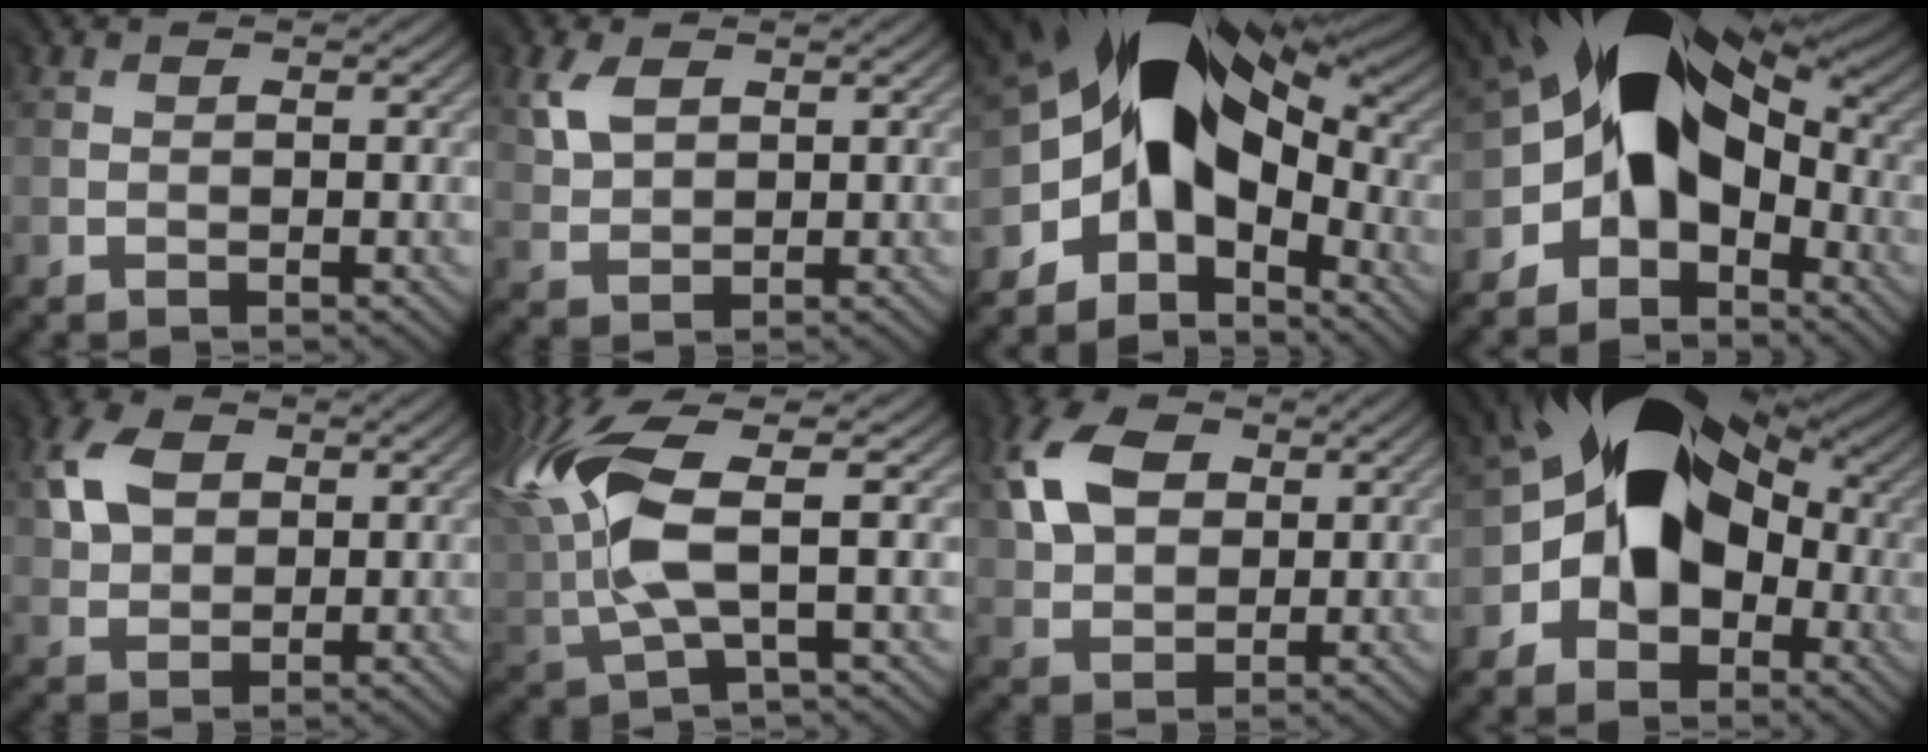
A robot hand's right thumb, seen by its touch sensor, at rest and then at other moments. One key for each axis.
{"total": 4.3, "fx": 2.3, "fy": 2.8, "fz": 2.3, "tx": -0.062, "ty": 0.008, "tz": 0.040}
{"total": 14.5, "fx": -1.3, "fy": 9.4, "fz": 10.9, "tx": -0.176, "ty": -0.003, "tz": -0.024}
{"total": 12.3, "fx": -1.2, "fy": 8.3, "fz": 9.0, "tx": -0.148, "ty": 0.014, "tz": -0.043}
{"total": 6.0, "fx": 2.5, "fy": 4.4, "fz": 3.3, "tx": -0.089, "ty": 0.014, "tz": 0.041}
{"total": 10.0, "fx": 2.8, "fy": 3.7, "fz": 8.9, "tx": -0.223, "ty": 0.016, "tz": 0.055}
{"total": 9.2, "fx": 3.6, "fy": 6.4, "fz": 5.6, "tx": -0.148, "ty": 0.025, "tz": 0.061}
{"total": 13.8, "fx": -0.1, "fy": 10.1, "fz": 9.4, "tx": -0.130, "ty": 0.001, "tz": -0.023}